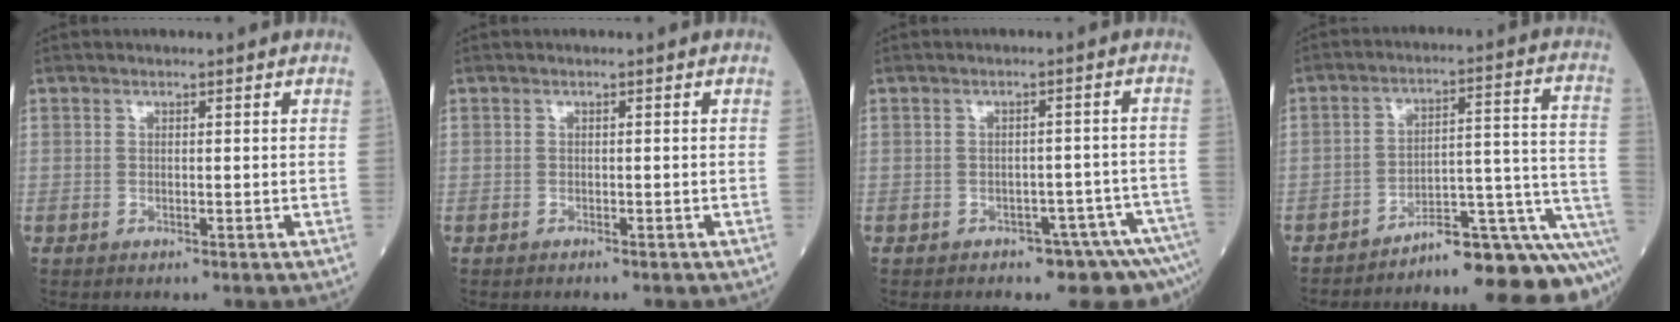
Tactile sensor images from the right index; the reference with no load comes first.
{"total": 1.4, "force": [-1.2, 0.3, 0.6], "torque": [-0.013, -0.003, -0.012]}
{"total": 7.2, "force": [-5.9, 2.6, 3.1], "torque": [-0.019, 0.020, -0.073]}
{"total": 15.4, "force": [-14.6, -0.1, 5.1], "torque": [-0.014, 0.048, -0.200]}